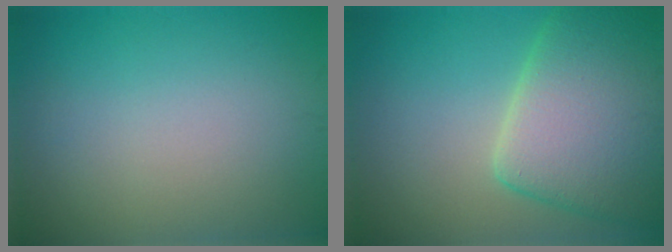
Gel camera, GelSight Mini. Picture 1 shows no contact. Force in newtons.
{"total": 9.5, "press": 9.4, "slide": 0.5}